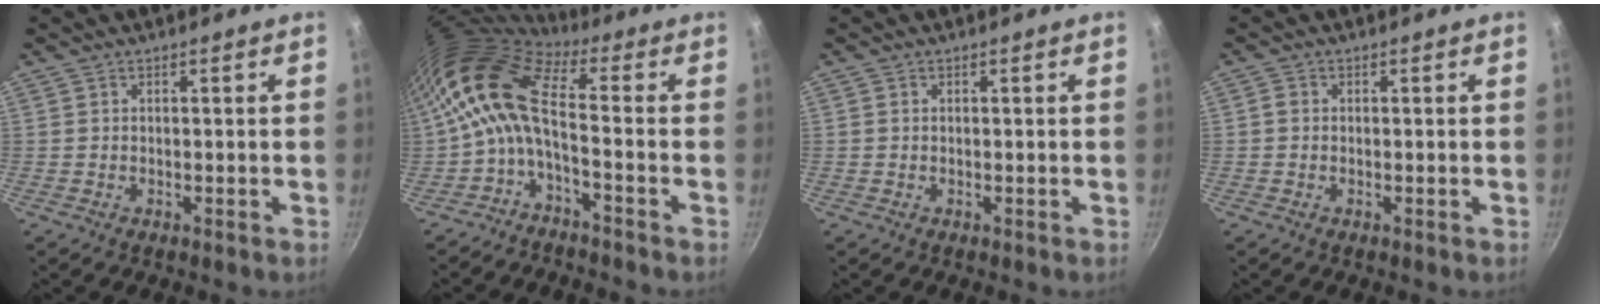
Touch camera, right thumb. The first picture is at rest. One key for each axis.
{"total": 11.3, "fx": -1.1, "fy": 4.3, "fz": 10.3, "tx": -0.219, "ty": 0.028, "tz": -0.031}
{"total": 0.0}
{"total": 1.0, "fx": -0.2, "fy": 0.8, "fz": 0.5, "tx": -0.011, "ty": 0.002, "tz": -0.006}